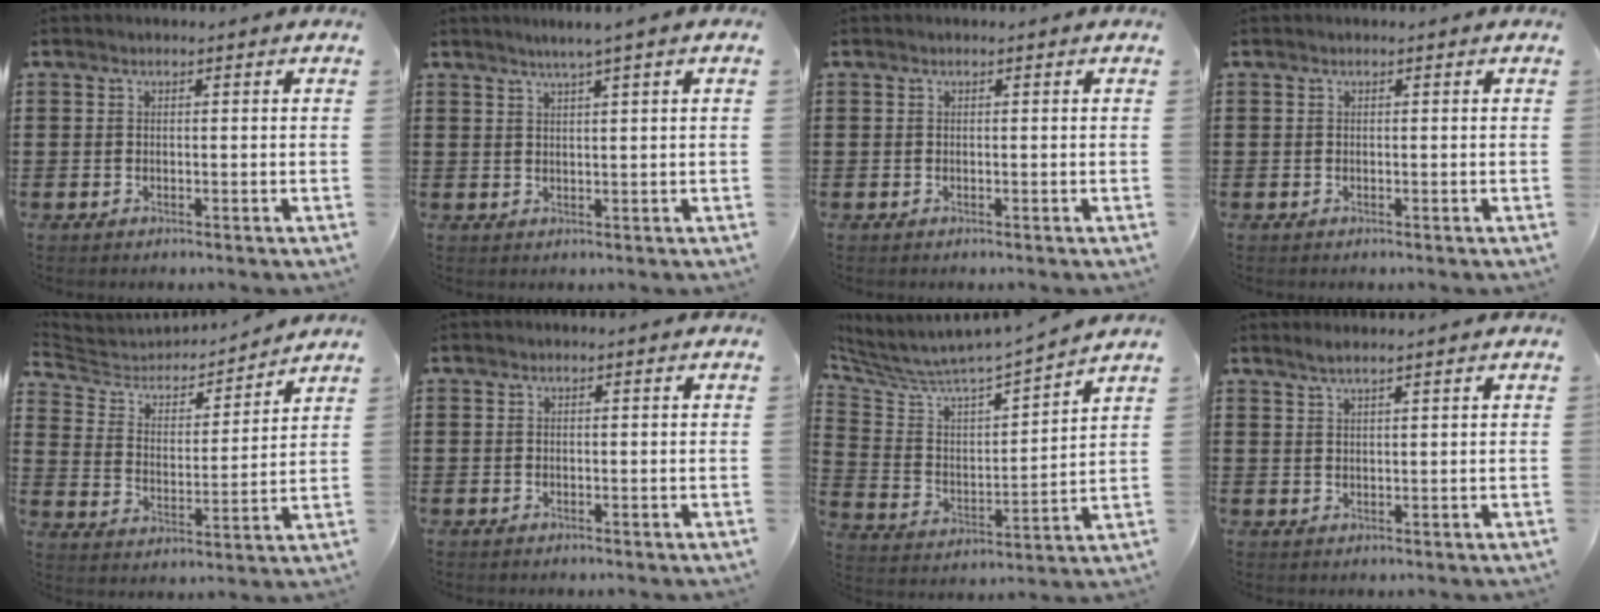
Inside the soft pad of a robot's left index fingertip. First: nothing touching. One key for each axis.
{"total": 2.3, "fx": 1.5, "fy": -0.5, "fz": 1.7, "tx": -0.034, "ty": -0.002, "tz": 0.026}
{"total": 0.0}
{"total": 0.0}
{"total": 4.4, "fx": 4.1, "fy": 1.7, "fz": 0.4, "tx": -0.040, "ty": -0.032, "tz": 0.062}
{"total": 0.0}
{"total": 5.4, "fx": 5.1, "fy": 0.4, "fz": 1.7, "tx": -0.066, "ty": -0.054, "tz": 0.078}
{"total": 1.9, "fx": 1.7, "fy": -0.2, "fz": 0.8, "tx": -0.019, "ty": 0.001, "tz": 0.032}